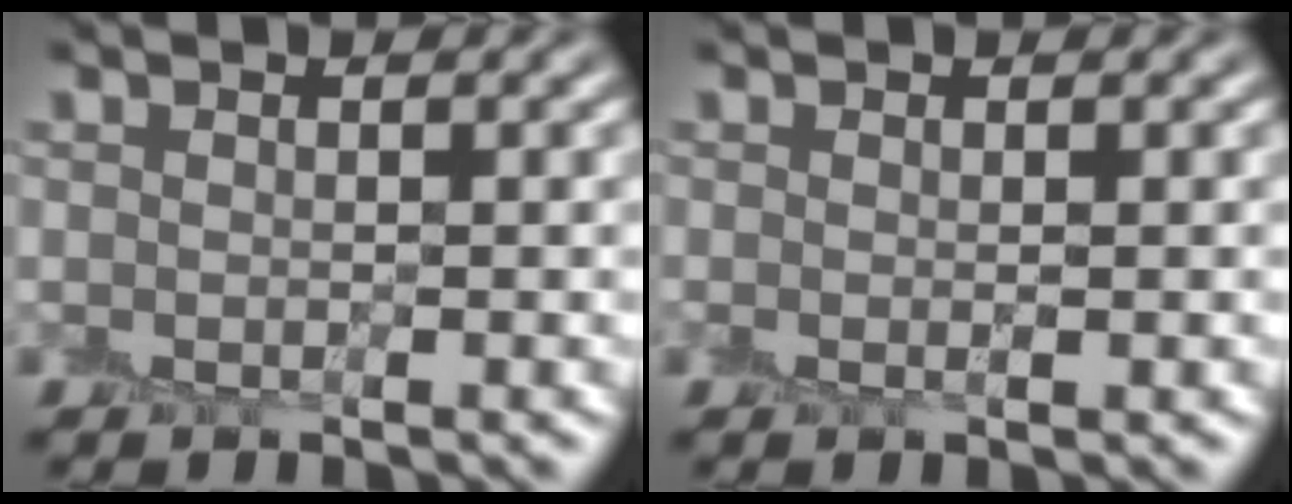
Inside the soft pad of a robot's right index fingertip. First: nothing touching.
{"total": 0.6, "force": [0.0, 0.0, 0.6], "torque": [-0.013, -0.001, 0.000]}